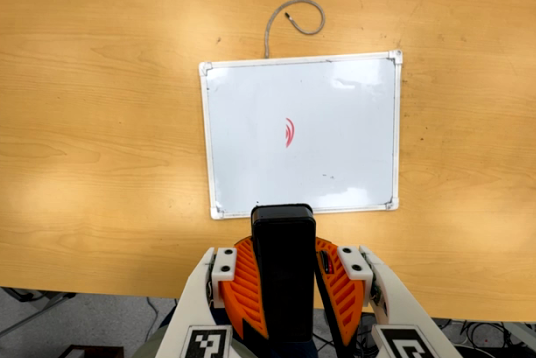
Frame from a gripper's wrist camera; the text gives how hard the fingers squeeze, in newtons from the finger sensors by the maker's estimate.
{"total": 11.4, "left": 10.5, "right": 12.3}